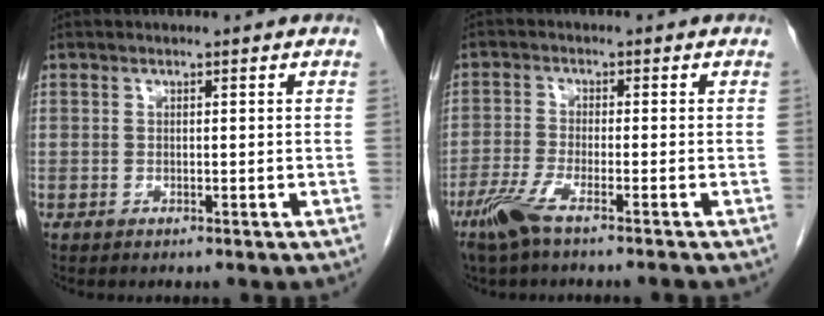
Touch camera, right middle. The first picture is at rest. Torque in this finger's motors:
{"motor_torque": [0.79, -1.09, 0.28, 0.09]}